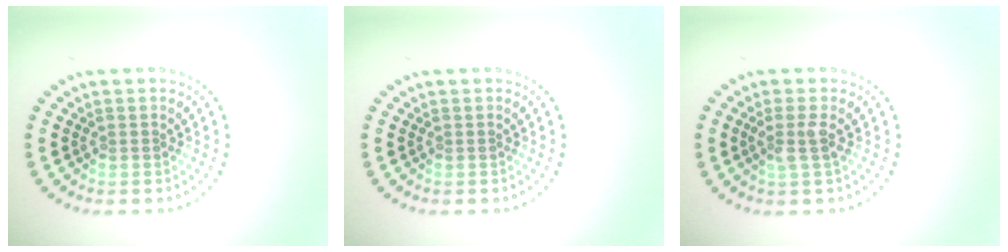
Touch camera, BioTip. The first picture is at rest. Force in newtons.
{"total": 0.0}
{"total": 1.7, "press": 1.3, "slide": 1.2}